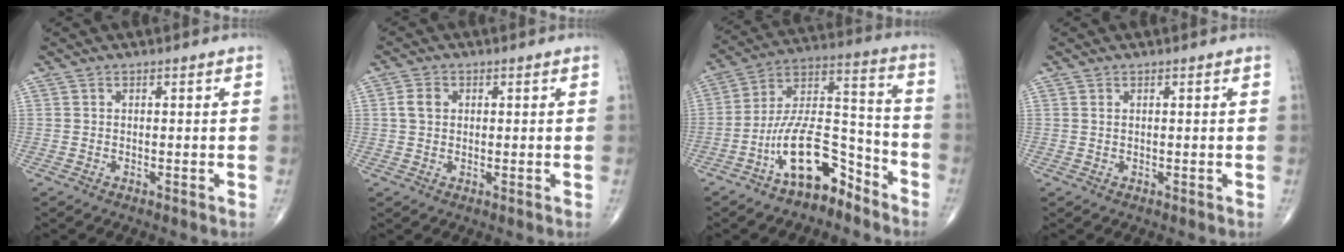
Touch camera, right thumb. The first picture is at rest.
{"total": 3.2, "force": [0.6, 2.5, 1.9], "torque": [-0.033, 0.005, 0.010]}
{"total": 14.6, "force": [-9.1, 6.4, 9.5], "torque": [-0.161, 0.096, -0.168]}
{"total": 0.5, "force": [0.2, 0.3, 0.4], "torque": [-0.009, 0.003, 0.006]}